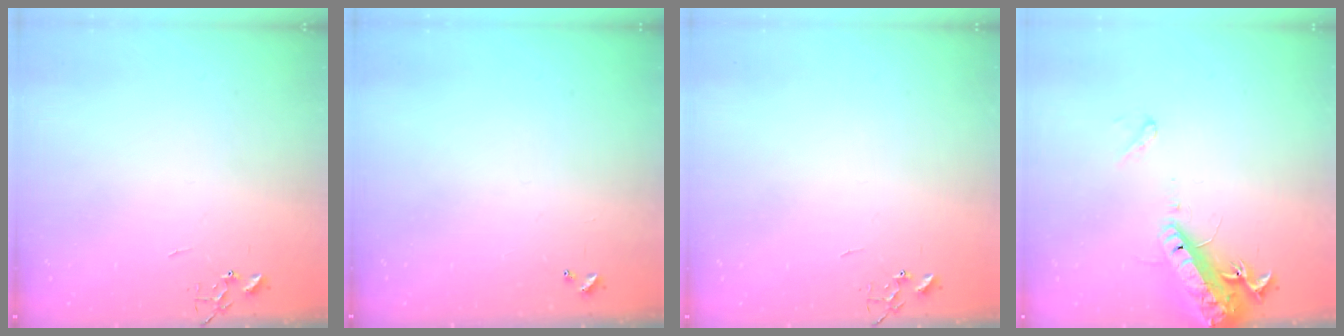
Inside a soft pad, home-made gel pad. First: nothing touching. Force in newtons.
{"total": 0.0}
{"total": 0.0}
{"total": 16.9, "press": 16.5, "slide": 3.9}